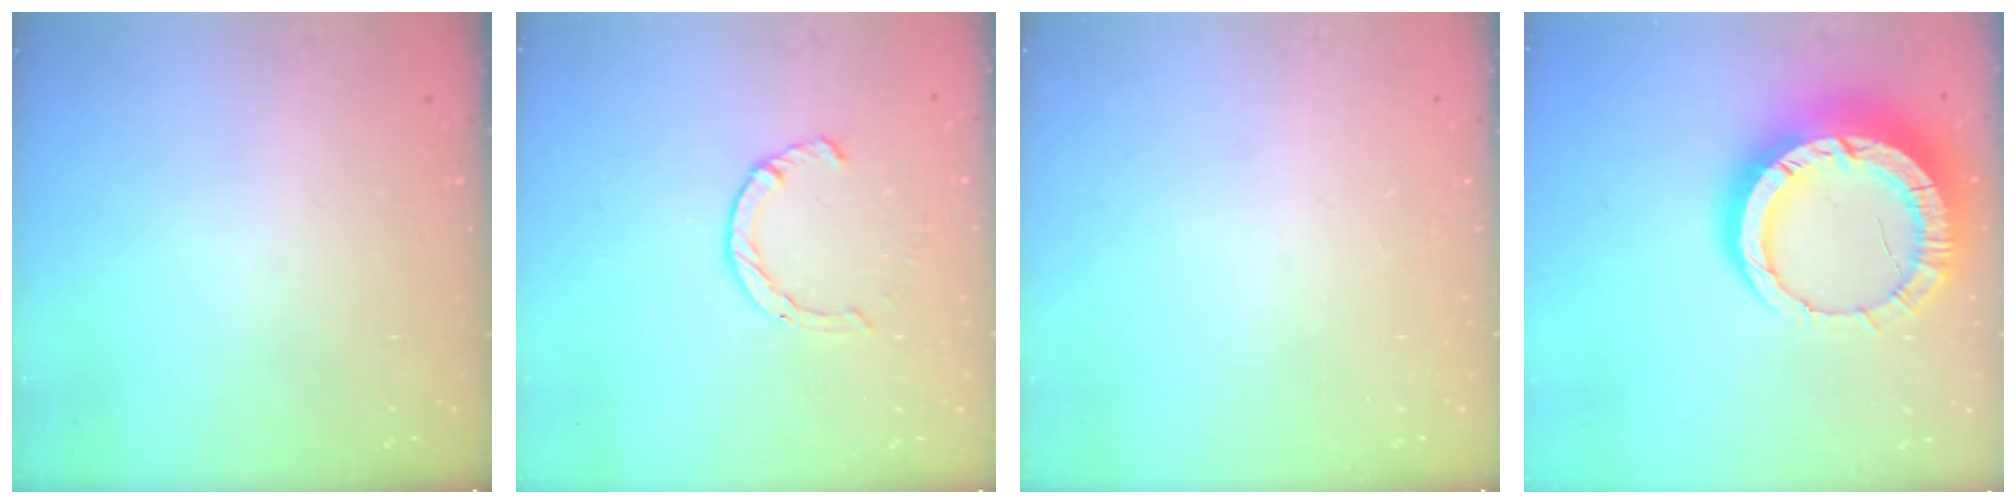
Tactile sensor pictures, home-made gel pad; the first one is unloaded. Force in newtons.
{"total": 2.4, "press": 2.4, "slide": 0.2}
{"total": 0.0}
{"total": 18.8, "press": 18.7, "slide": 1.8}